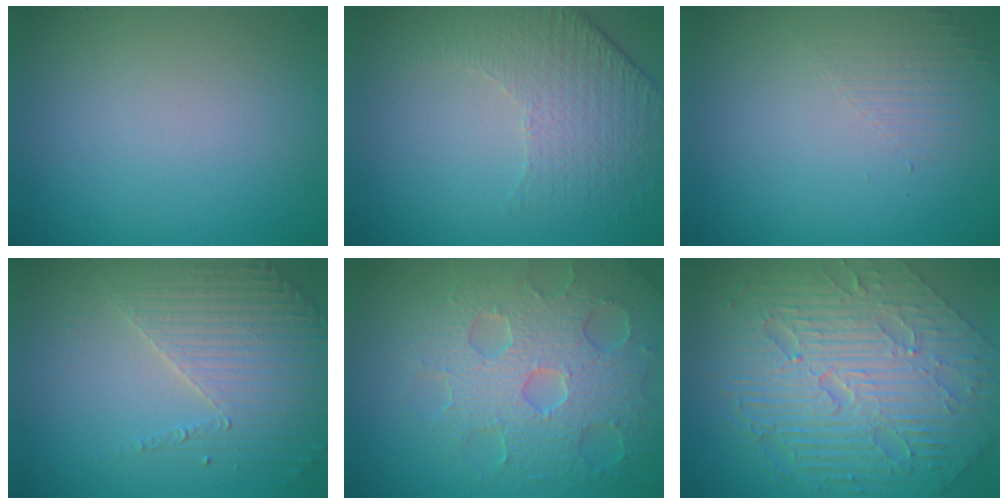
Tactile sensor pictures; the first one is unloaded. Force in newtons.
{"total": 4.7, "press": 3.2, "slide": 3.4}
{"total": 1.4, "press": 0.2, "slide": 1.4}
{"total": 4.1, "press": 3.3, "slide": 2.4}
{"total": 7.5, "press": 5.8, "slide": 4.8}
{"total": 11.4, "press": 7.5, "slide": 8.6}